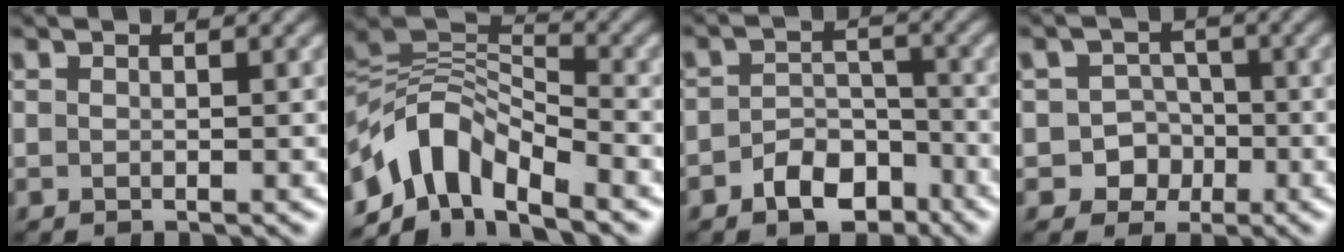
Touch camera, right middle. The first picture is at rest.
{"total": 8.0, "force": [-5.1, 3.8, 4.8], "torque": [-0.078, 0.010, -0.107]}
{"total": 4.3, "force": [-2.5, 2.7, 2.2], "torque": [-0.031, 0.004, -0.046]}
{"total": 4.2, "force": [-1.6, 3.8, 0.9], "torque": [0.018, 0.005, -0.038]}